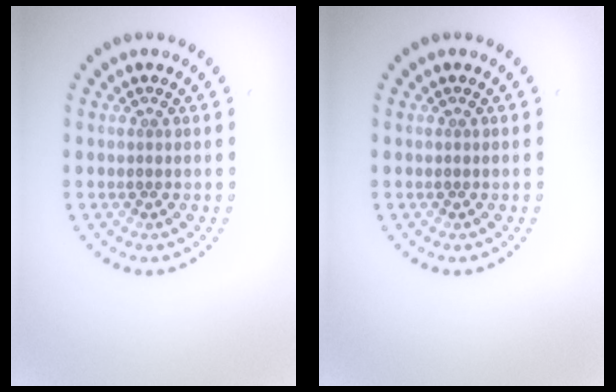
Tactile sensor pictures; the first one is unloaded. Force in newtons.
{"total": 0.0}